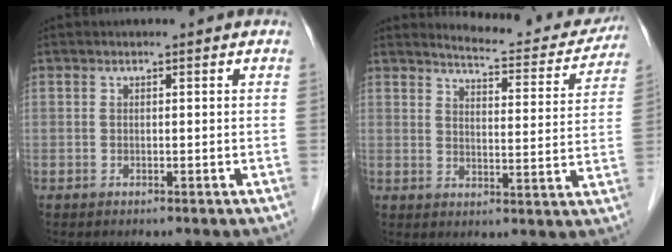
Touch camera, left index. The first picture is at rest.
{"total": 12.7, "force": [12.2, 2.2, 2.7], "torque": [-0.025, -0.024, 0.140]}